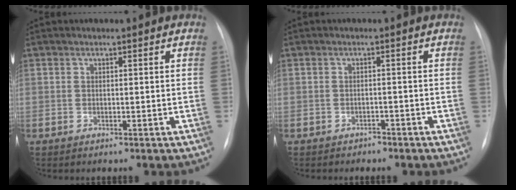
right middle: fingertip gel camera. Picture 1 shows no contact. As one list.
[{"total": 1.5, "force": [-1.2, 0.9, 0.2], "torque": [-0.009, 0.002, -0.015]}]